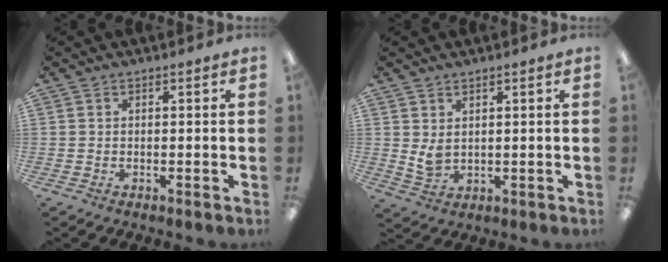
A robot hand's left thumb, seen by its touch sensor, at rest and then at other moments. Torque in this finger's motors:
{"motor_torque": [-0.26, 0.03, -0.50, 0.14, 0.06]}